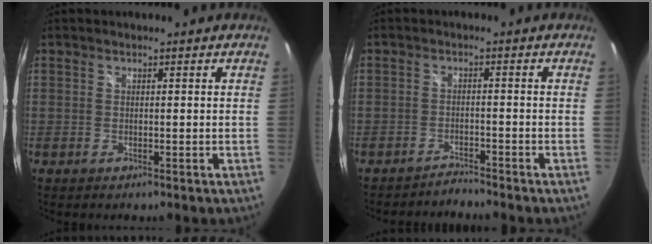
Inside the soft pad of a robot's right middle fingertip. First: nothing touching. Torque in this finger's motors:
{"motor_torque": [-0.31, -0.24, -0.04, -0.01]}